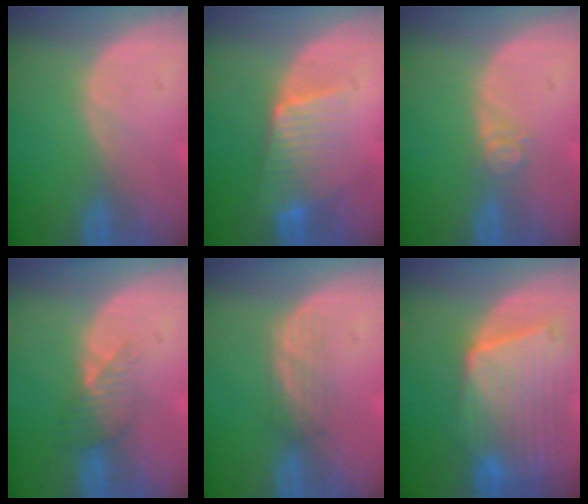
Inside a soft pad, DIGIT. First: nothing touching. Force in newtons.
{"total": 6.2, "press": 5.9, "slide": 1.8}
{"total": 2.7, "press": 2.2, "slide": 1.5}
{"total": 3.5, "press": 3.1, "slide": 1.7}
{"total": 2.9, "press": 2.6, "slide": 1.4}
{"total": 10.4, "press": 9.1, "slide": 5.0}